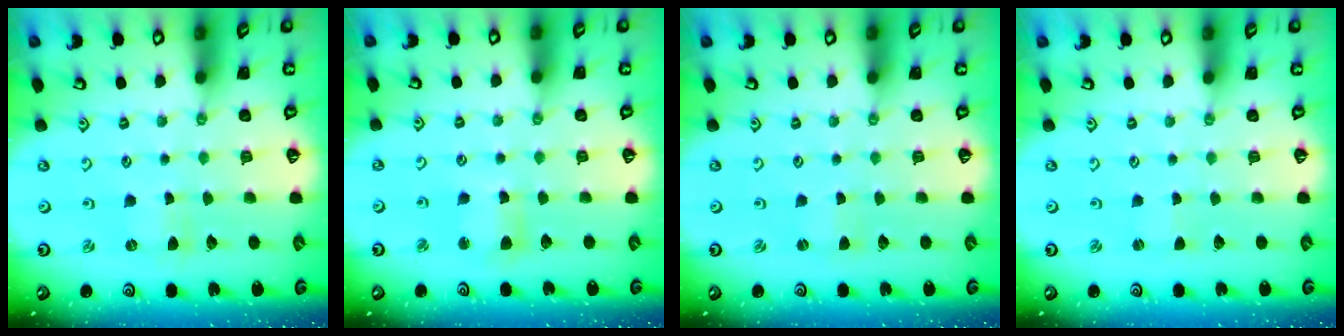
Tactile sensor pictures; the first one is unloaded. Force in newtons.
{"total": 6.4, "press": 6.3, "slide": 0.8}
{"total": 1.2, "press": 1.2, "slide": 0.2}
{"total": 0.0}